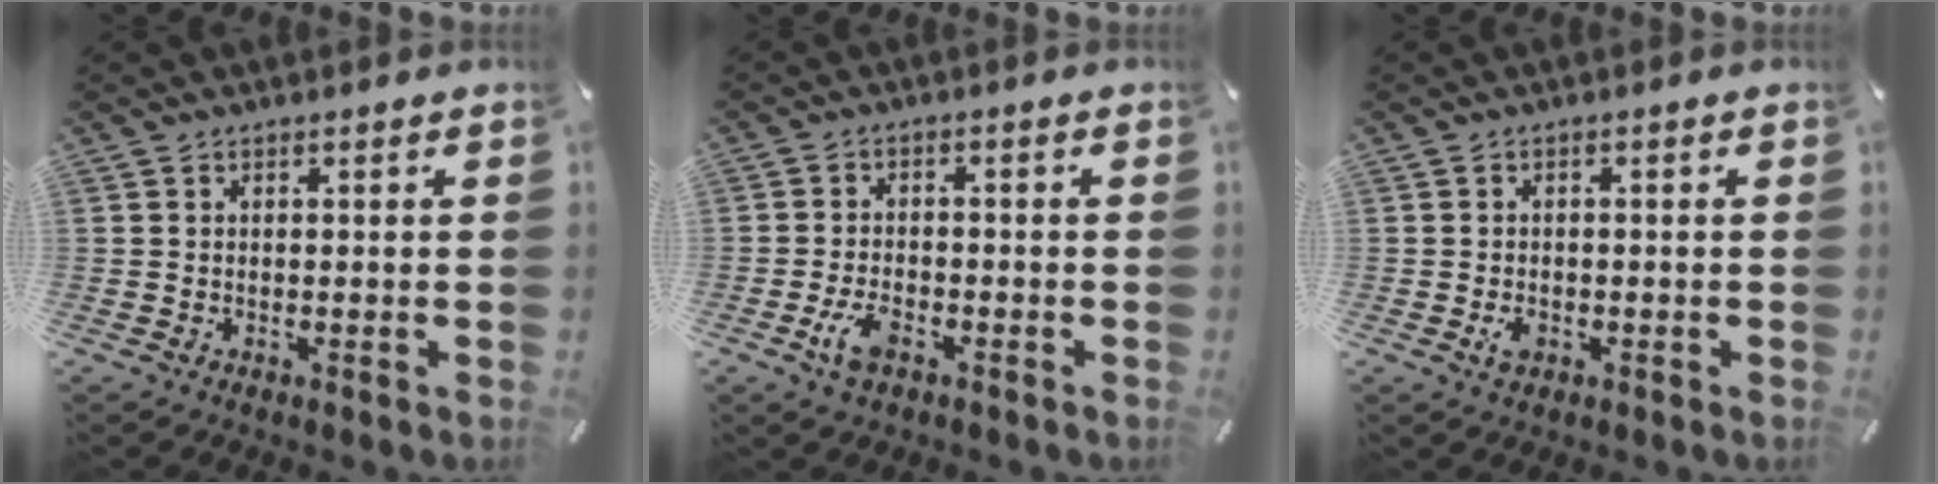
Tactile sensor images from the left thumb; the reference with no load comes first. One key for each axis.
{"total": 5.3, "fx": -2.5, "fy": 2.7, "fz": 3.7, "tx": -0.085, "ty": 0.005, "tz": -0.049}
{"total": 2.5, "fx": -0.8, "fy": 1.6, "fz": 1.7, "tx": -0.037, "ty": 0.001, "tz": -0.017}